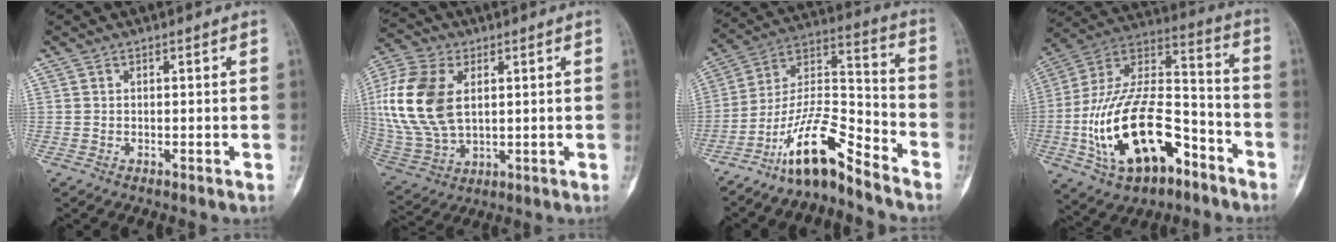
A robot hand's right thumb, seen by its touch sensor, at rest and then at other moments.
{"total": 17.3, "force": [3.1, 10.8, 13.1], "torque": [-0.285, -0.004, 0.066]}
{"total": 13.7, "force": [-10.3, 3.5, 8.3], "torque": [-0.150, 0.098, -0.195]}
{"total": 24.3, "force": [-9.6, 12.6, 18.4], "torque": [-0.331, 0.071, -0.155]}